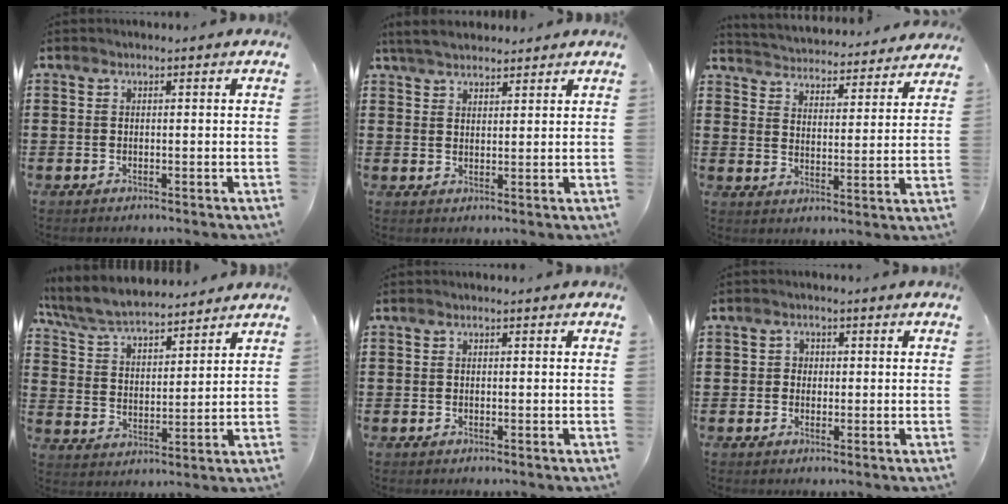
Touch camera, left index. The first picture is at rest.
{"total": 4.1, "force": [3.7, 1.1, 1.4], "torque": [-0.037, -0.001, 0.070]}
{"total": 3.7, "force": [3.7, -0.1, -0.6], "torque": [-0.014, -0.037, 0.058]}
{"total": 7.2, "force": [6.8, 1.0, 2.2], "torque": [-0.071, -0.030, 0.122]}
{"total": 0.0}
{"total": 1.4, "force": [-0.1, 1.4, 0.2], "torque": [-0.011, 0.007, -0.005]}